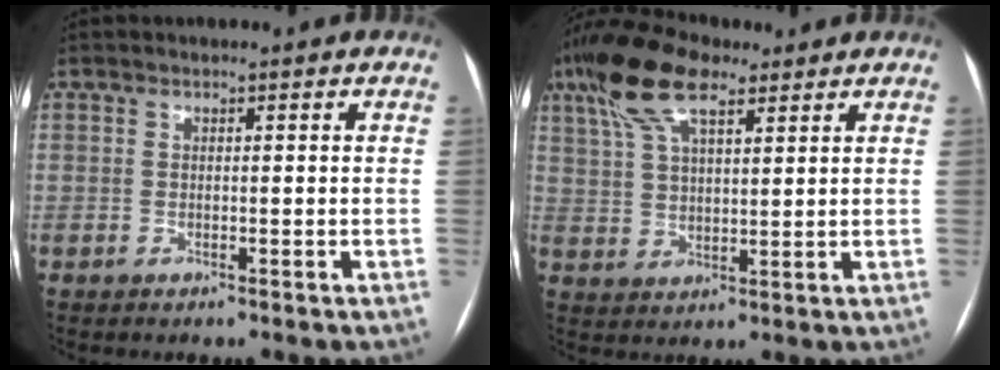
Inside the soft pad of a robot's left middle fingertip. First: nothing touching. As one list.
[{"total": 11.2, "force": [7.1, 3.7, 7.8], "torque": [-0.164, 0.029, 0.136]}]